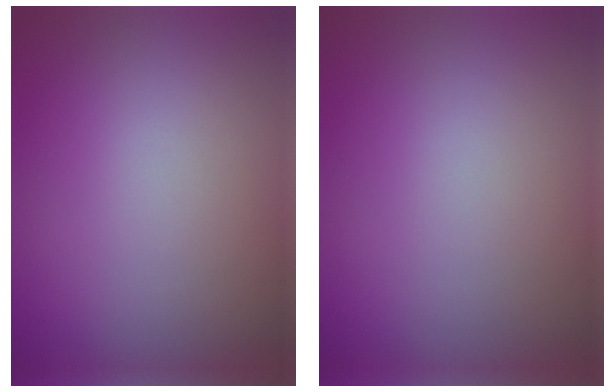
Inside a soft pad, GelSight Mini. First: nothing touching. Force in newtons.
{"total": 0.0}